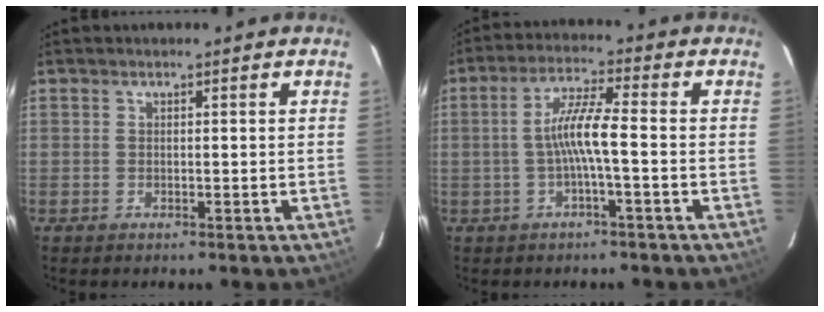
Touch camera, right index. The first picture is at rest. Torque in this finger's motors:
{"motor_torque": [1.27, -0.36, 0.81, 0.20]}